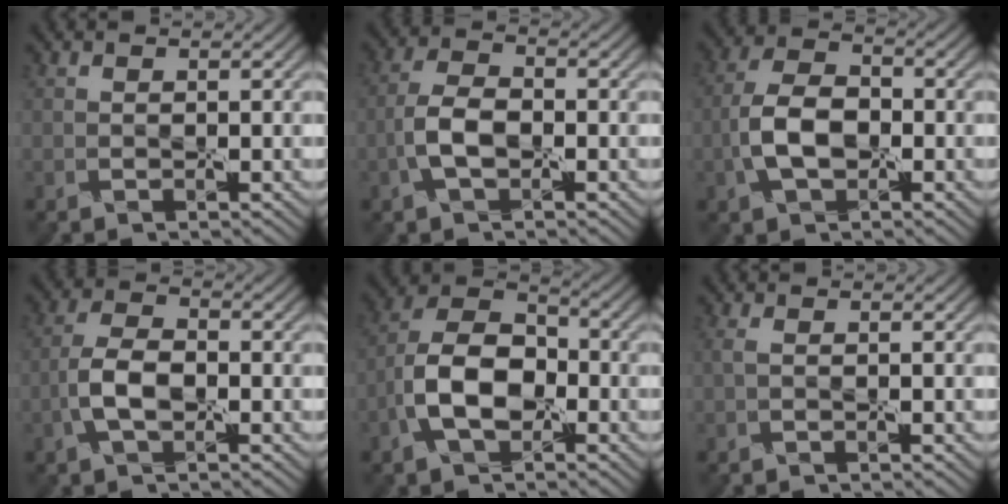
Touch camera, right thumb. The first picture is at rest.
{"total": 4.0, "force": [-1.6, 1.8, 3.1], "torque": [-0.065, 0.014, -0.041]}
{"total": 6.0, "force": [-1.7, 3.5, 4.5], "torque": [-0.099, 0.011, -0.043]}
{"total": 4.1, "force": [-1.6, 1.8, 3.3], "torque": [-0.068, 0.014, -0.041]}
{"total": 8.2, "force": [-2.9, 4.8, 5.9], "torque": [-0.127, 0.011, -0.068]}
{"total": 0.7, "force": [0.2, -0.3, 0.7], "torque": [-0.020, 0.004, -0.001]}